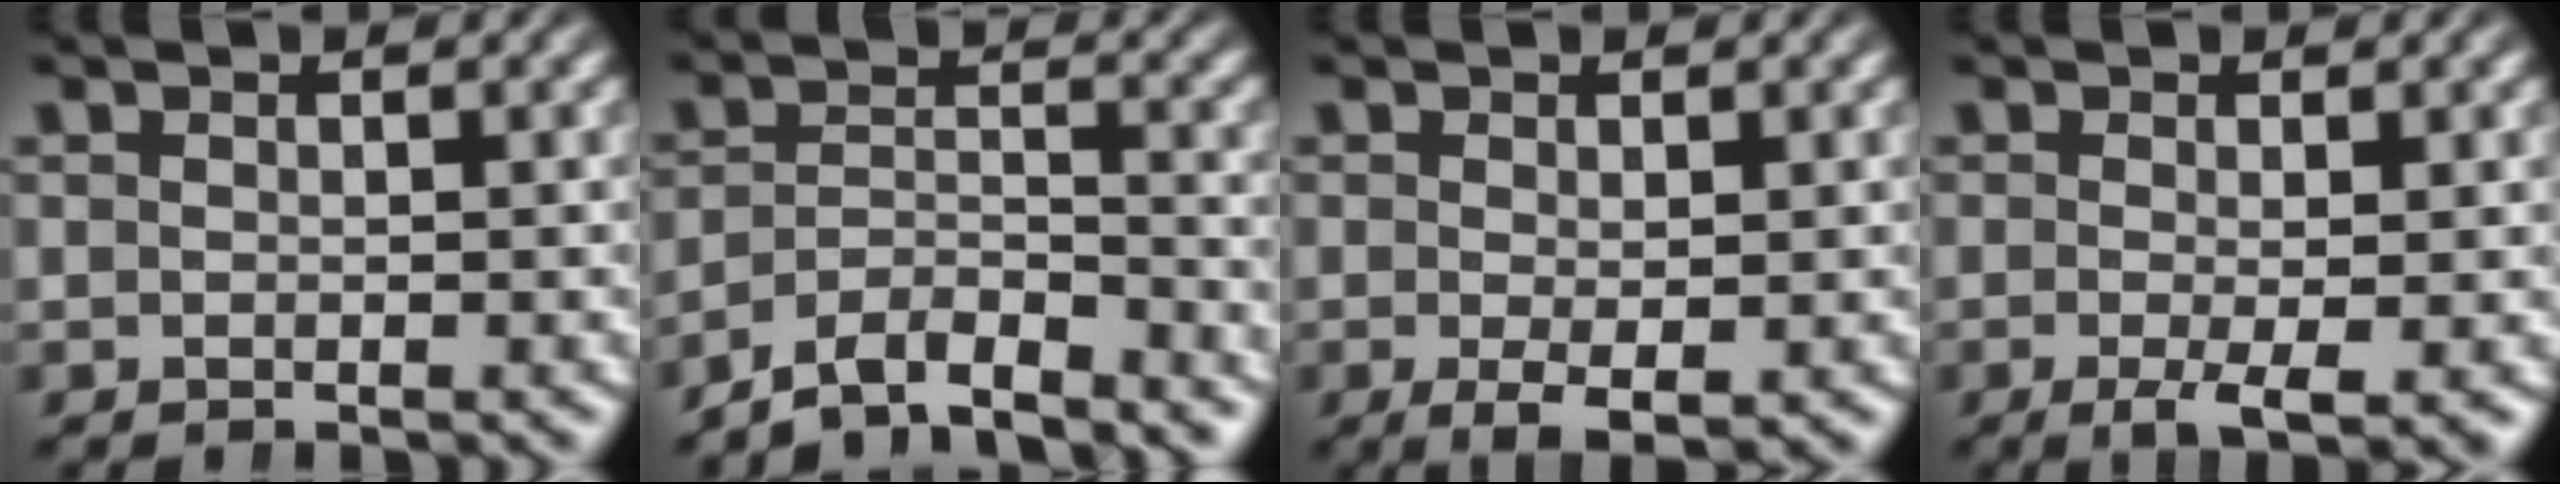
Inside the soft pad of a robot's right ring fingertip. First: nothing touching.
{"total": 6.7, "force": [-5.7, 2.9, 2.2], "torque": [-0.048, -0.029, -0.093]}
{"total": 3.2, "force": [-1.5, 1.1, 2.6], "torque": [-0.041, -0.023, -0.012]}
{"total": 3.7, "force": [-2.0, 1.3, 2.9], "torque": [-0.062, -0.032, -0.020]}